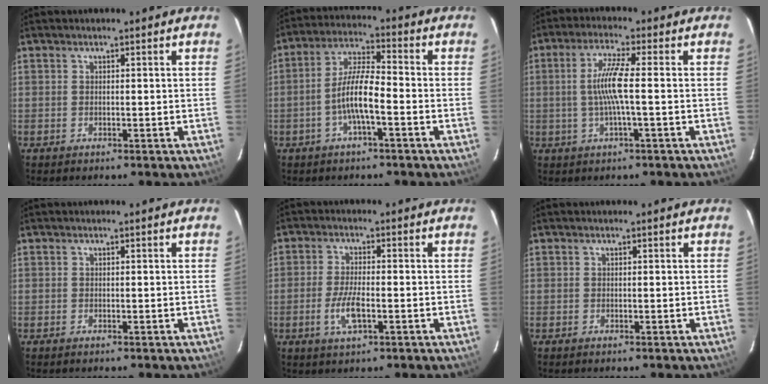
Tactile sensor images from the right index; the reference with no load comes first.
{"total": 8.0, "force": [-2.9, 1.4, 7.4], "torque": [-0.153, 0.009, -0.055]}
{"total": 6.6, "force": [-0.6, -0.2, 6.6], "torque": [-0.134, 0.000, -0.009]}
{"total": 0.0}
{"total": 5.8, "force": [-2.0, 1.7, 5.1], "torque": [-0.109, -0.006, -0.039]}
{"total": 0.0}